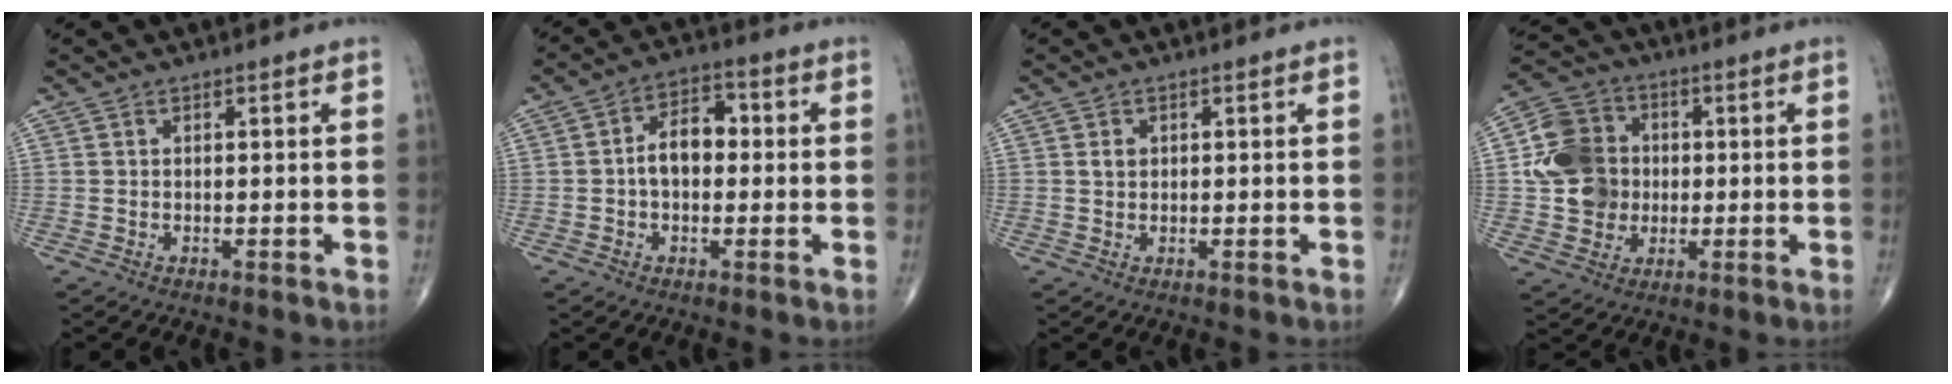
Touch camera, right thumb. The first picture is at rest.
{"total": 7.5, "force": [-0.1, 4.9, 5.7], "torque": [-0.079, 0.027, -0.011]}
{"total": 1.6, "force": [0.4, 1.3, 0.9], "torque": [-0.011, 0.001, 0.009]}
{"total": 12.4, "force": [0.5, 10.9, 6.0], "torque": [-0.089, 0.016, 0.005]}